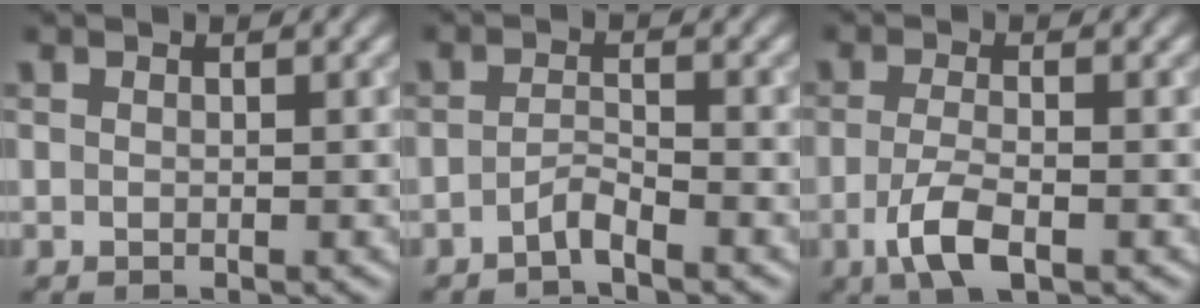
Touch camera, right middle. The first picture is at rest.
{"total": 1.6, "force": [-1.3, 0.2, 1.0], "torque": [-0.020, 0.004, -0.028]}
{"total": 3.5, "force": [-1.5, 1.1, 3.0], "torque": [-0.067, -0.004, -0.031]}